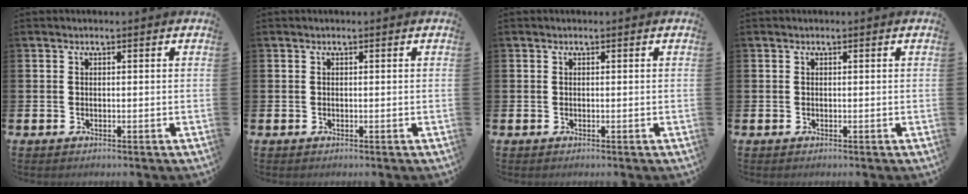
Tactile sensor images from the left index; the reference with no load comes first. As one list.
[{"total": 0.0}, {"total": 0.0}, {"total": 0.0}]